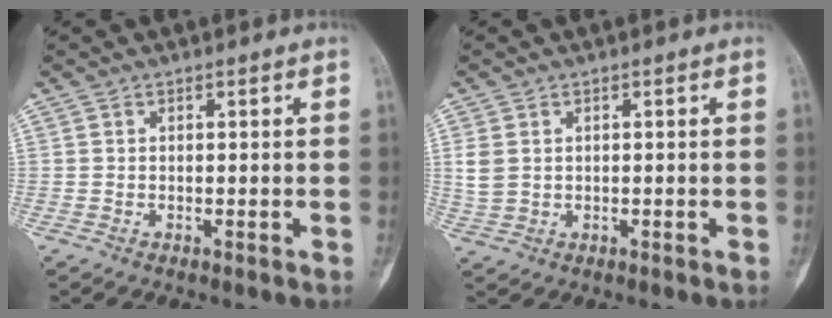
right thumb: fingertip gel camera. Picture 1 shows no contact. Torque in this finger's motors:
{"motor_torque": [-0.30, 0.44, 0.31, 0.41, 0.01]}